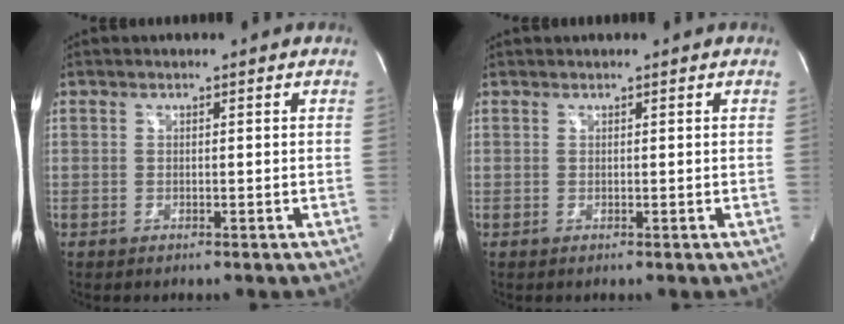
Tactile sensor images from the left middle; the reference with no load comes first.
{"total": 0.0}